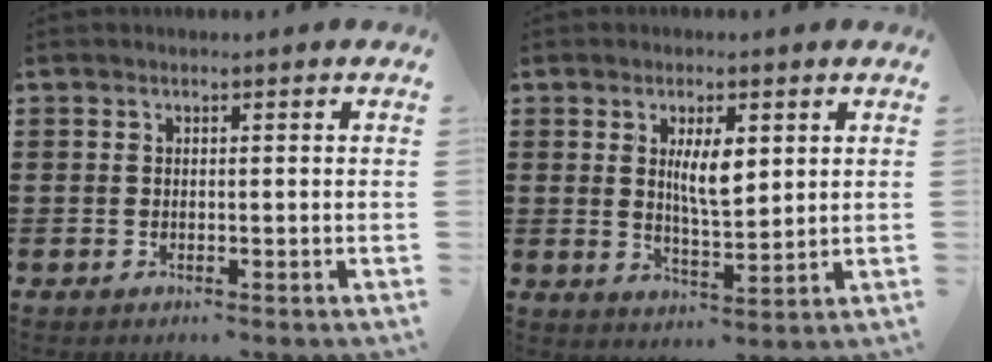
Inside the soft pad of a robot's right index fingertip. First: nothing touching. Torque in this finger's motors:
{"motor_torque": [0.36, -0.09, 0.19, 0.13]}